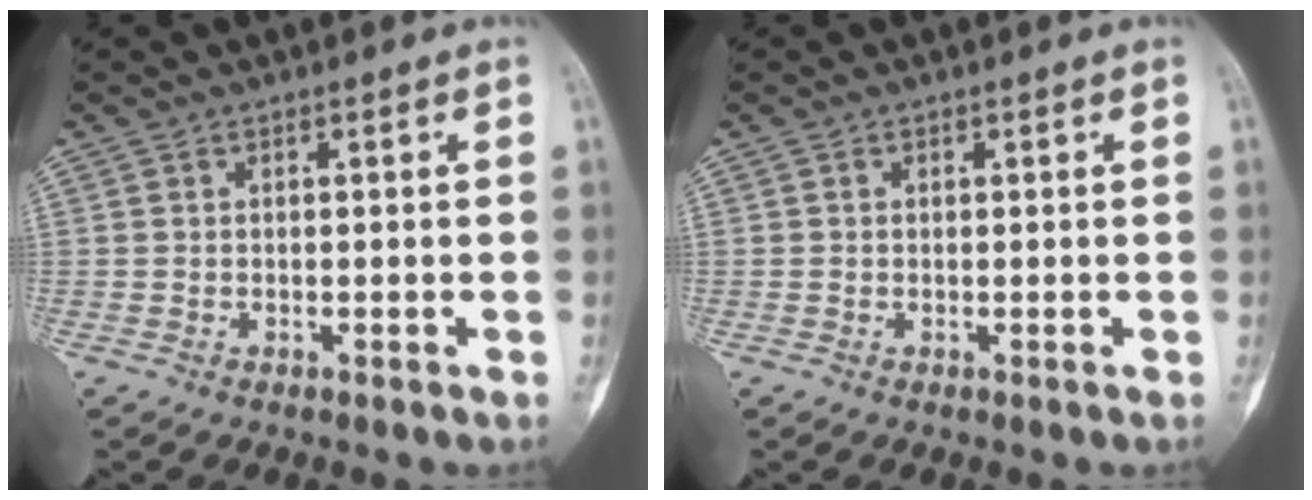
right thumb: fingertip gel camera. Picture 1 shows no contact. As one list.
[{"total": 0.0}]